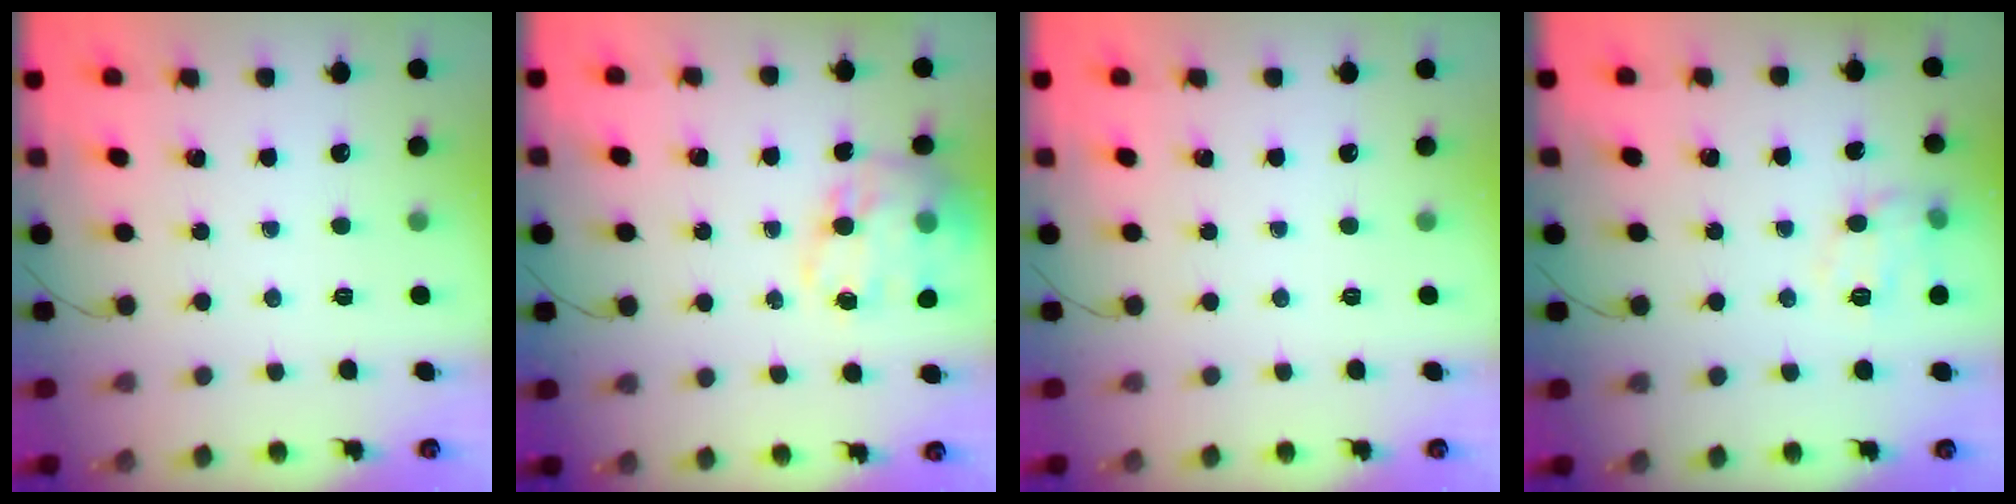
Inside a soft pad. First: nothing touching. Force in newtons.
{"total": 17.3, "press": 16.9, "slide": 3.9}
{"total": 0.0}
{"total": 10.0, "press": 9.9, "slide": 0.8}